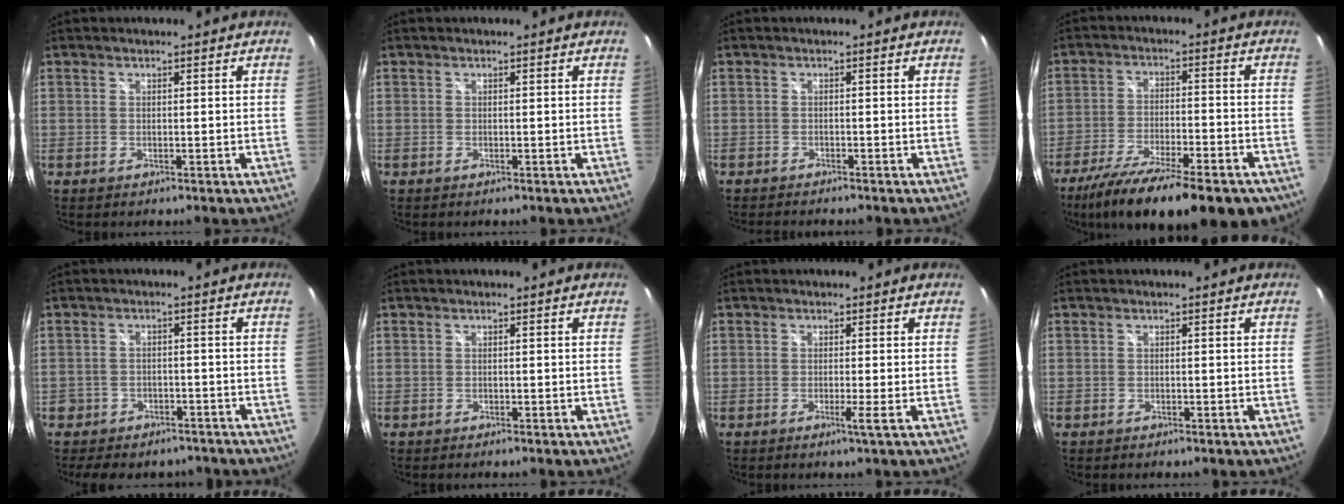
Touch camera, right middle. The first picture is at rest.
{"total": 0.0}
{"total": 2.7, "force": [-2.5, 0.4, 0.9], "torque": [-0.025, -0.015, -0.044]}
{"total": 22.4, "force": [-16.5, 6.2, 13.8], "torque": [-0.245, -0.051, -0.246]}
{"total": 9.3, "force": [-7.0, 5.3, 2.9], "torque": [-0.075, 0.008, -0.092]}
{"total": 0.0}
{"total": 1.5, "force": [-0.4, -0.7, 1.2], "torque": [-0.021, -0.008, -0.009]}
{"total": 0.8, "force": [-0.6, 0.4, 0.3], "torque": [-0.009, 0.000, -0.008]}